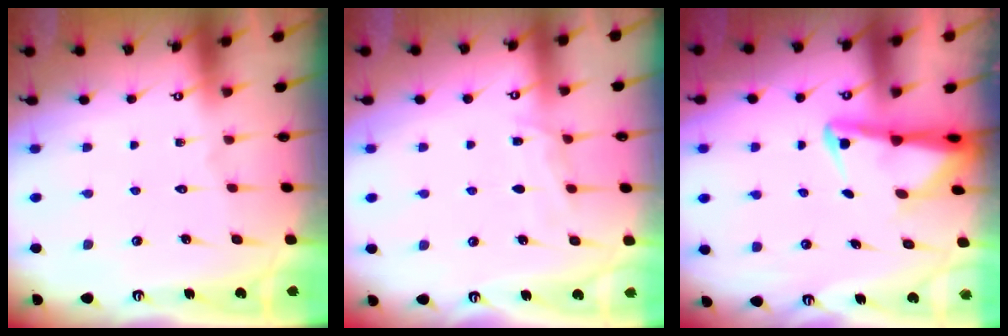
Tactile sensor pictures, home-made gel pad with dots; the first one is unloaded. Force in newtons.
{"total": 5.5, "press": 5.5, "slide": 0.4}
{"total": 3.6, "press": 3.4, "slide": 1.1}